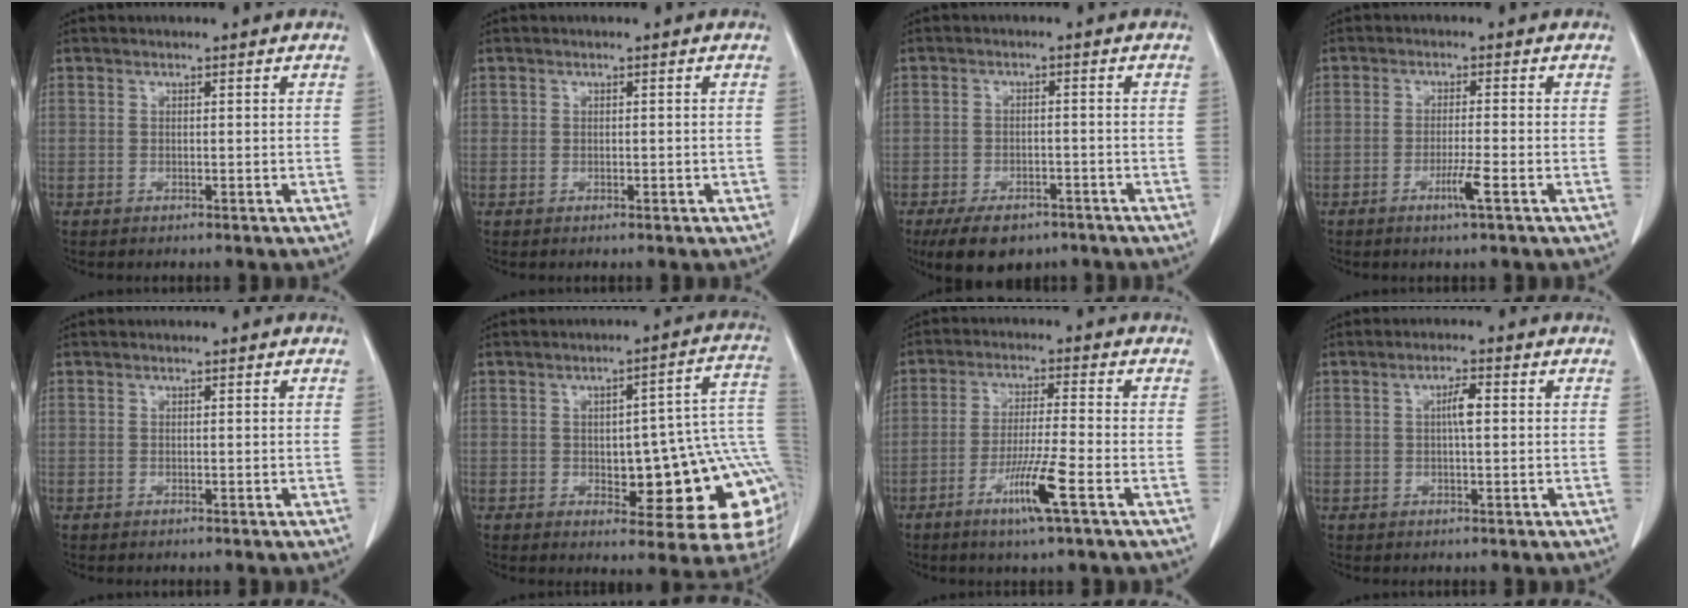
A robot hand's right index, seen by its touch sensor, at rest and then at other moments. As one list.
[{"total": 0.7, "force": [0.0, 0.7, 0.2], "torque": [-0.002, 0.009, 0.001]}, {"total": 8.0, "force": [-5.7, 4.1, 3.8], "torque": [-0.057, 0.000, -0.085]}, {"total": 3.4, "force": [-1.6, -0.4, 3.0], "torque": [-0.055, -0.006, -0.032]}, {"total": 0.0}, {"total": 18.5, "force": [-1.7, 5.7, 17.5], "torque": [-0.138, 0.034, -0.005]}, {"total": 7.9, "force": [-3.8, -0.6, 7.0], "torque": [-0.129, -0.015, -0.072]}, {"total": 2.8, "force": [0.4, 0.4, 2.8], "torque": [-0.051, 0.003, 0.006]}]